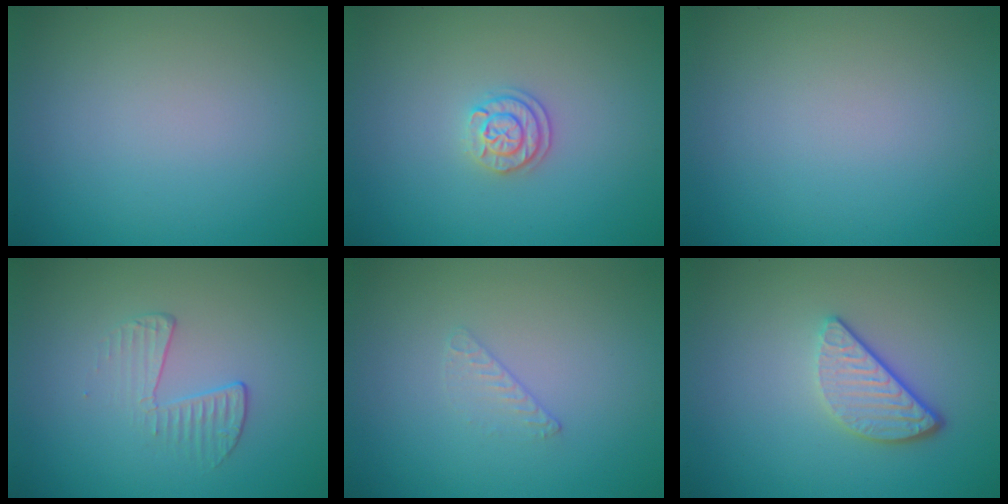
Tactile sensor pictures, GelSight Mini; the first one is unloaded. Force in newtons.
{"total": 2.0, "press": 1.9, "slide": 0.8}
{"total": 0.0}
{"total": 1.9, "press": 0.7, "slide": 1.8}
{"total": 0.6, "press": 0.3, "slide": 0.5}
{"total": 3.1, "press": 2.5, "slide": 1.8}